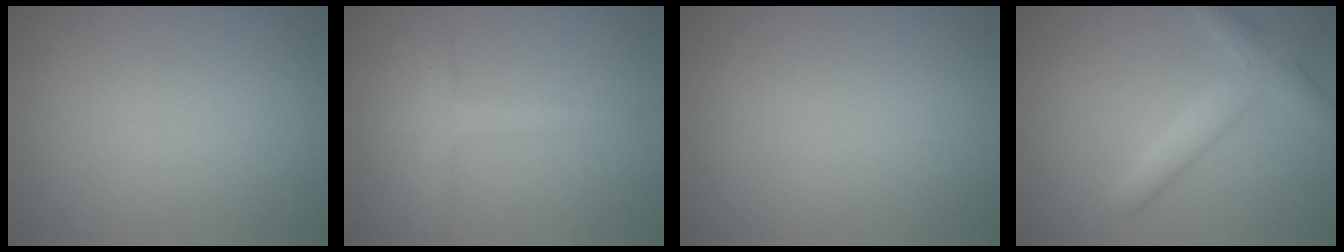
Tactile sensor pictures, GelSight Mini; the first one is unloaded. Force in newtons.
{"total": 2.4, "press": 2.4, "slide": 0.1}
{"total": 0.0}
{"total": 3.1, "press": 3.1, "slide": 0.2}